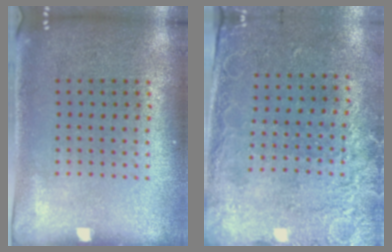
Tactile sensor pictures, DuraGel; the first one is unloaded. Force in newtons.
{"total": 2.6, "press": 2.0, "slide": 1.7}